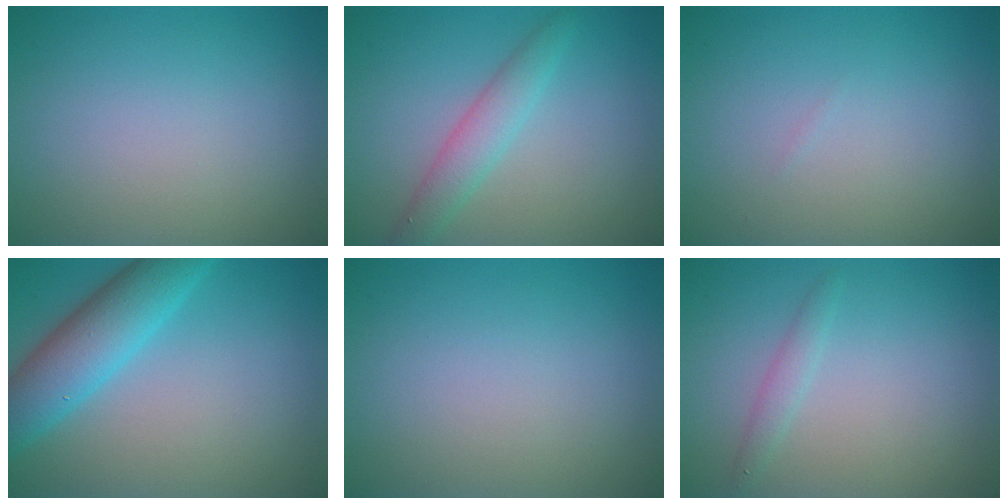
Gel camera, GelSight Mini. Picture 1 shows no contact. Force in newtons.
{"total": 2.8, "press": 2.8, "slide": 0.0}
{"total": 0.0}
{"total": 6.3, "press": 6.3, "slide": 0.3}
{"total": 0.0}
{"total": 1.2, "press": 1.2, "slide": 0.0}